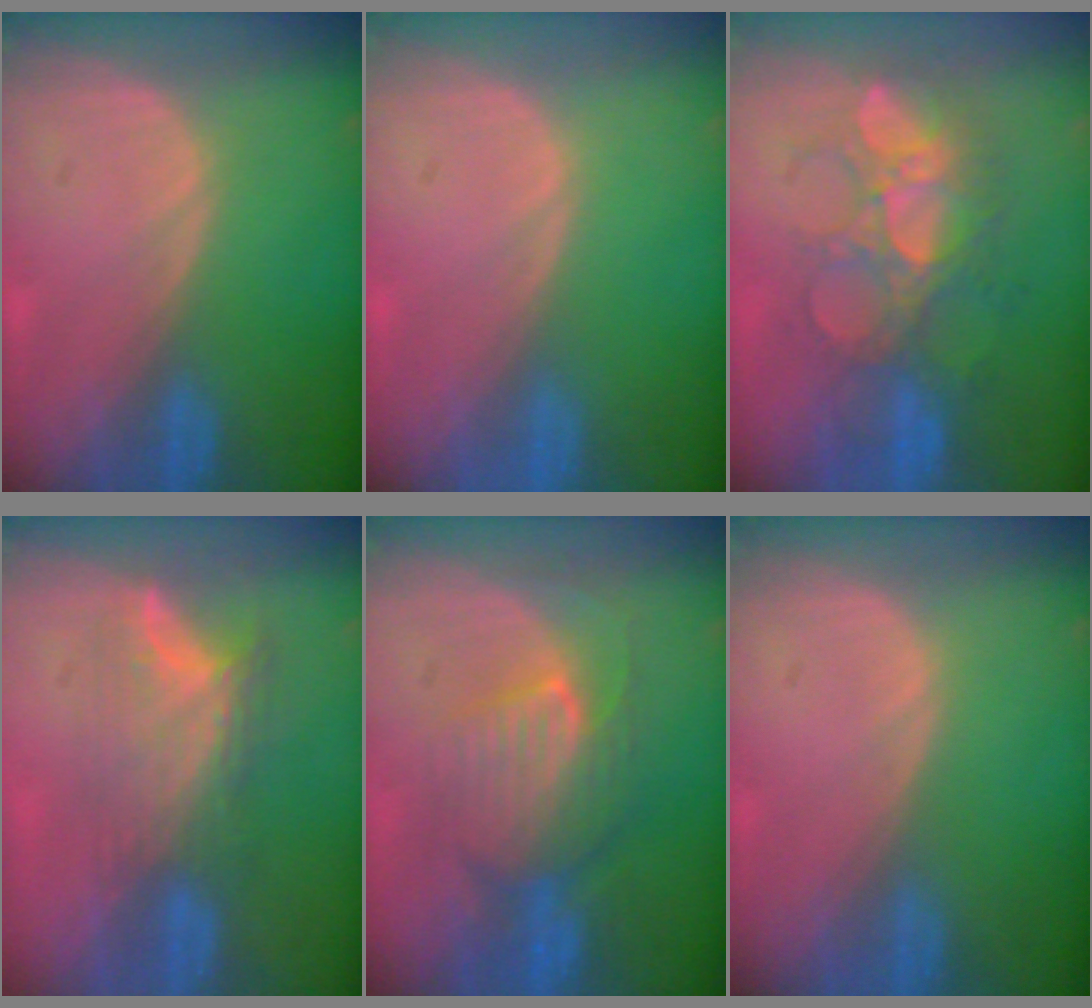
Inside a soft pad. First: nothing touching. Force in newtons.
{"total": 0.0}
{"total": 8.8, "press": 8.7, "slide": 1.5}
{"total": 8.1, "press": 6.8, "slide": 4.5}
{"total": 8.0, "press": 8.0, "slide": 0.7}
{"total": 0.0}